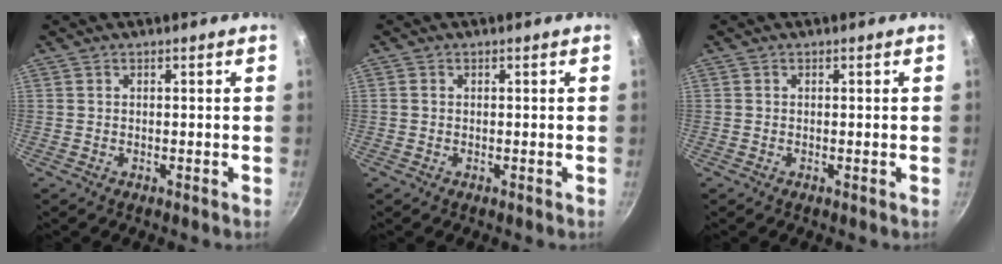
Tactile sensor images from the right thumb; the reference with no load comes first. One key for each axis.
{"total": 0.5, "fx": 0.0, "fy": 0.5, "fz": 0.2, "tx": -0.002, "ty": 0.002, "tz": -0.002}
{"total": 0.0}